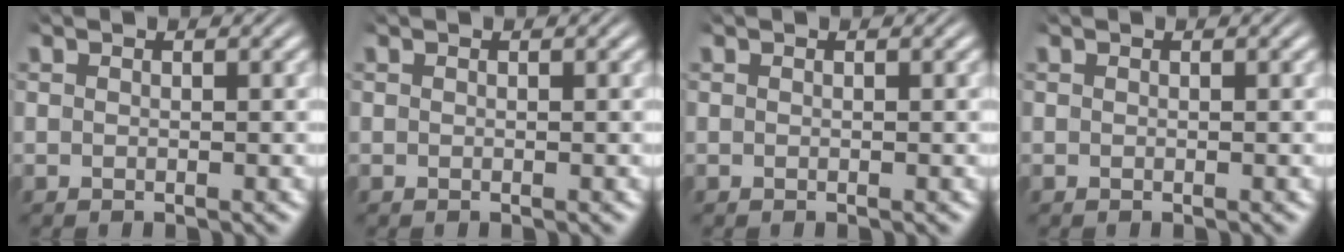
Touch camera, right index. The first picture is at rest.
{"total": 0.0}
{"total": 0.0}
{"total": 0.0}